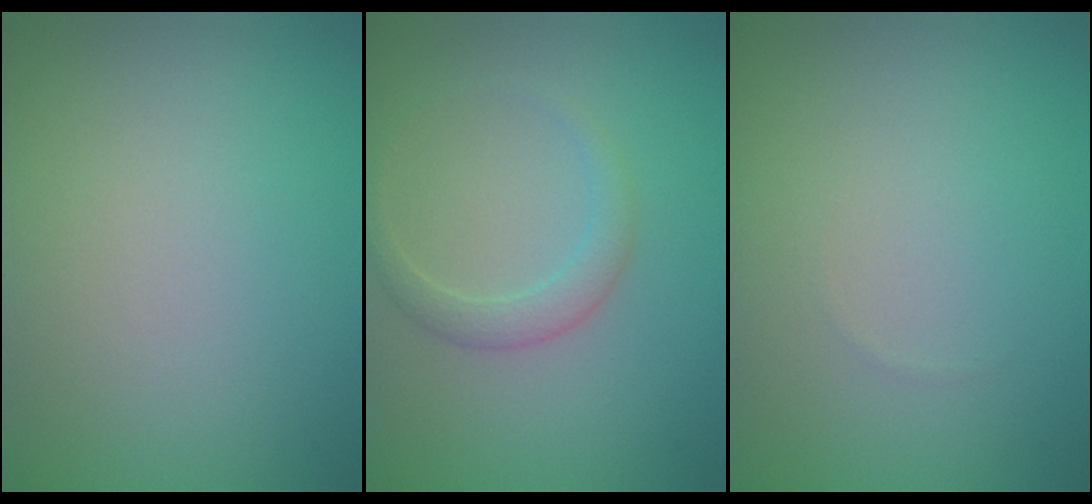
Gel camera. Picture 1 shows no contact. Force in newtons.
{"total": 1.9, "press": 1.9, "slide": 0.0}
{"total": 0.0}